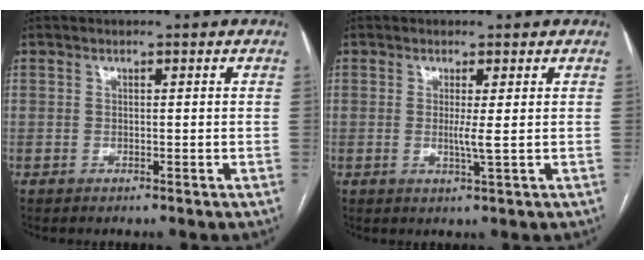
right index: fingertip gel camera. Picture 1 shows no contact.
{"total": 2.2, "force": [0.1, -0.4, 2.2], "torque": [-0.041, -0.005, 0.001]}